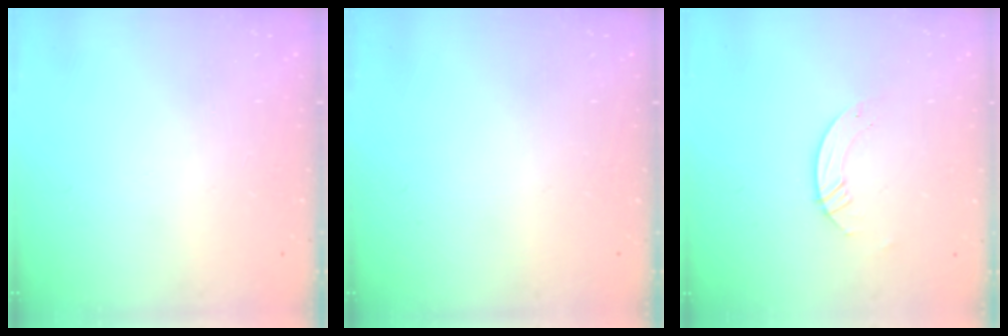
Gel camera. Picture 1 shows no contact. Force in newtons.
{"total": 0.0}
{"total": 3.1, "press": 3.1, "slide": 0.2}